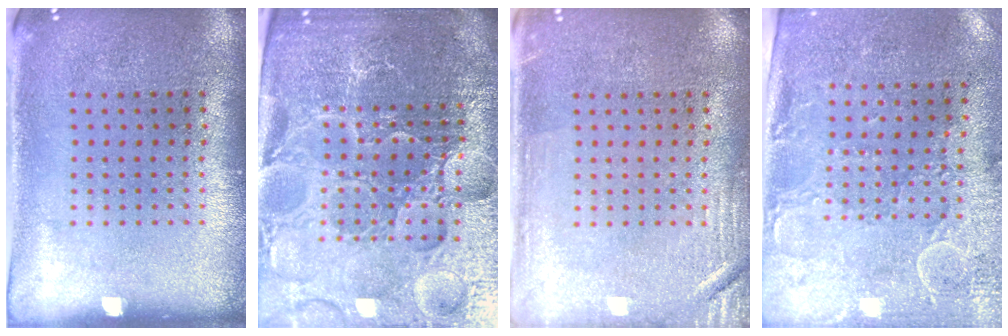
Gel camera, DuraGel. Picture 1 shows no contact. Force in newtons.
{"total": 6.0, "press": 5.4, "slide": 2.7}
{"total": 2.5, "press": 2.5, "slide": 0.4}
{"total": 2.9, "press": 2.3, "slide": 1.7}